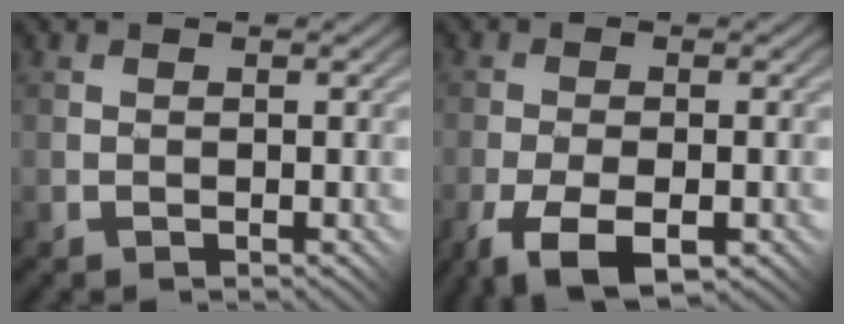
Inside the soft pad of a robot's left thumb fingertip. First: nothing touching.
{"total": 7.1, "force": [-3.9, 3.0, 5.2], "torque": [-0.104, -0.012, -0.060]}